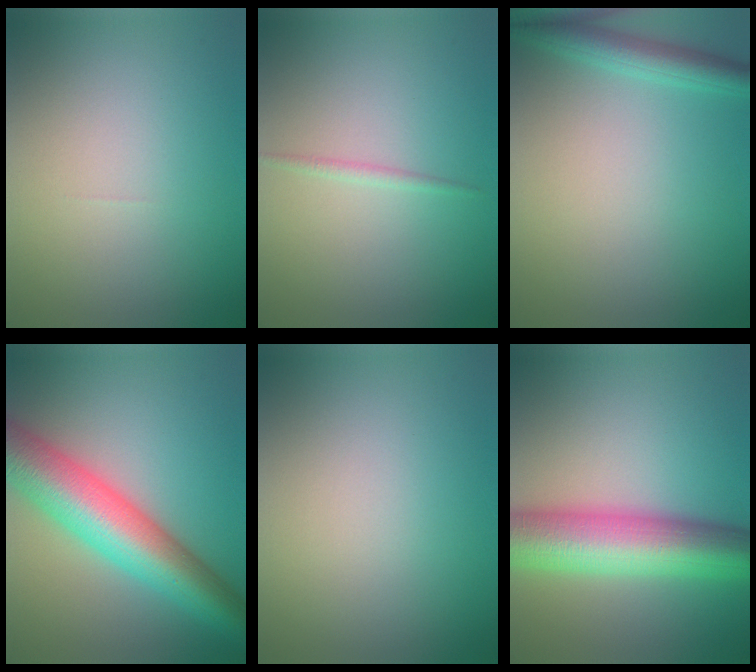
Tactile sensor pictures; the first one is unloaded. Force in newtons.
{"total": 0.8, "press": 0.8, "slide": 0.0}
{"total": 3.3, "press": 3.3, "slide": 0.1}
{"total": 10.1, "press": 10.1, "slide": 0.2}
{"total": 0.0}
{"total": 10.2, "press": 10.2, "slide": 0.3}